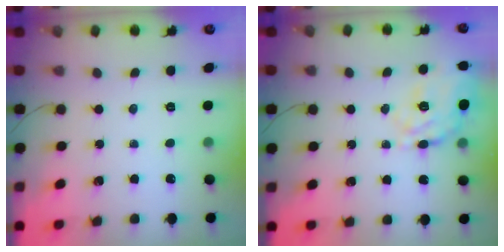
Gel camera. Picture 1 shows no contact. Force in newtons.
{"total": 15.0, "press": 14.8, "slide": 2.6}